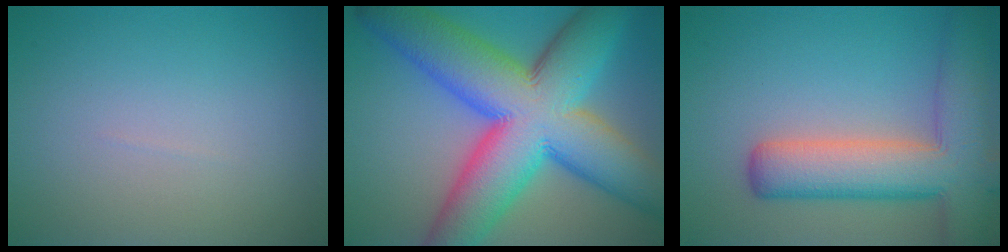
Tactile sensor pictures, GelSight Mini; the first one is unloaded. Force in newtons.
{"total": 16.9, "press": 16.9, "slide": 0.3}
{"total": 9.3, "press": 9.2, "slide": 0.5}